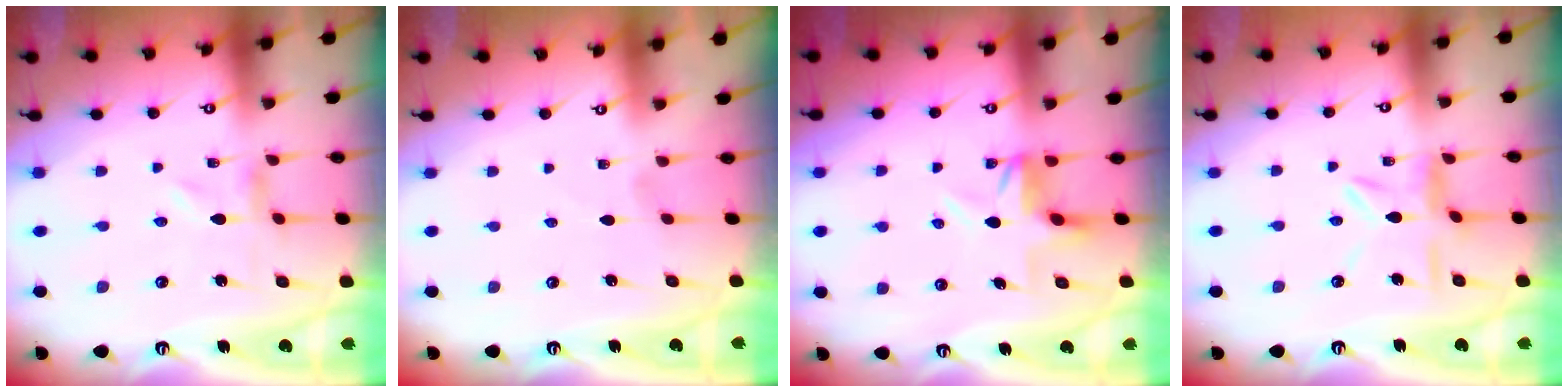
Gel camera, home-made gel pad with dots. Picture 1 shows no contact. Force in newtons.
{"total": 0.9, "press": 0.9, "slide": 0.1}
{"total": 3.9, "press": 3.9, "slide": 0.4}
{"total": 6.0, "press": 5.9, "slide": 0.6}